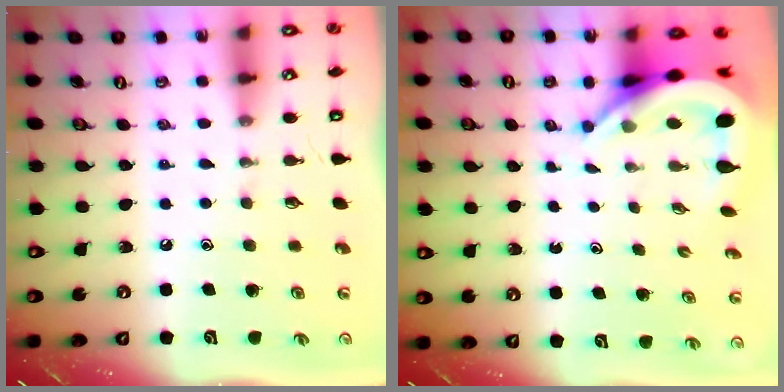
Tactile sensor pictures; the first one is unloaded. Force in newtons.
{"total": 8.5, "press": 8.4, "slide": 1.0}